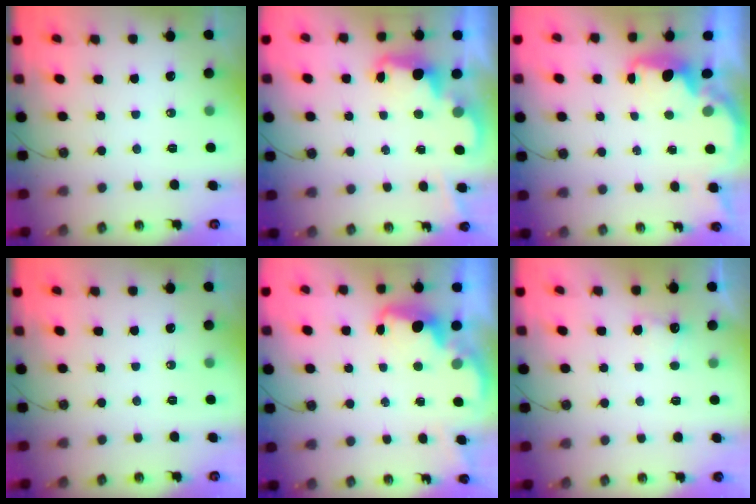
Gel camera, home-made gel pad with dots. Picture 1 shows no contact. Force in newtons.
{"total": 2.4, "press": 2.3, "slide": 0.5}
{"total": 2.1, "press": 2.0, "slide": 0.8}
{"total": 0.0}
{"total": 2.3, "press": 2.2, "slide": 0.6}
{"total": 3.9, "press": 3.8, "slide": 1.0}